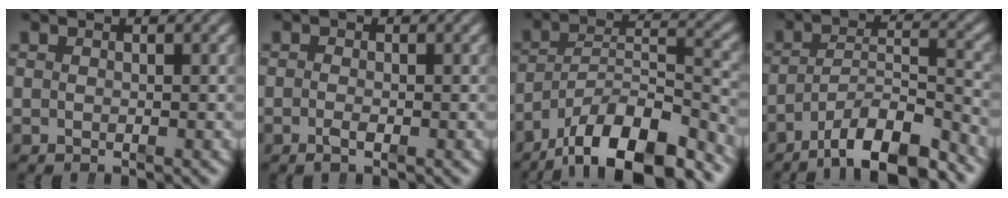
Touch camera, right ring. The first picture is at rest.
{"total": 1.1, "force": [-0.7, 0.3, 0.8], "torque": [-0.015, -0.002, -0.014]}
{"total": 11.3, "force": [-7.3, 5.8, 6.4], "torque": [-0.088, -0.019, -0.110]}
{"total": 7.9, "force": [-5.4, 3.3, 4.7], "torque": [-0.062, -0.014, -0.083]}